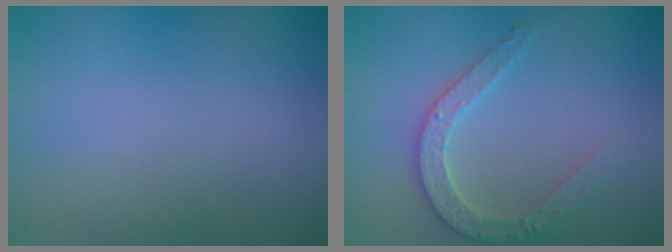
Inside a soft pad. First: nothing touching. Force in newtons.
{"total": 2.8, "press": 2.7, "slide": 0.5}